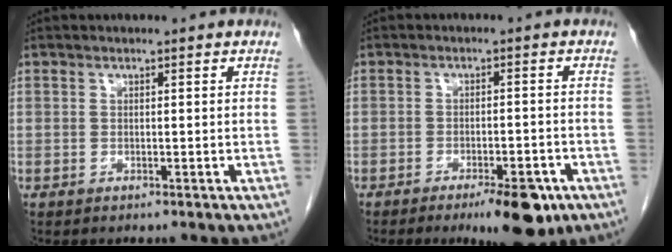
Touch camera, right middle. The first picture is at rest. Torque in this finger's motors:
{"motor_torque": [0.62, -0.62, 0.09, 0.05]}